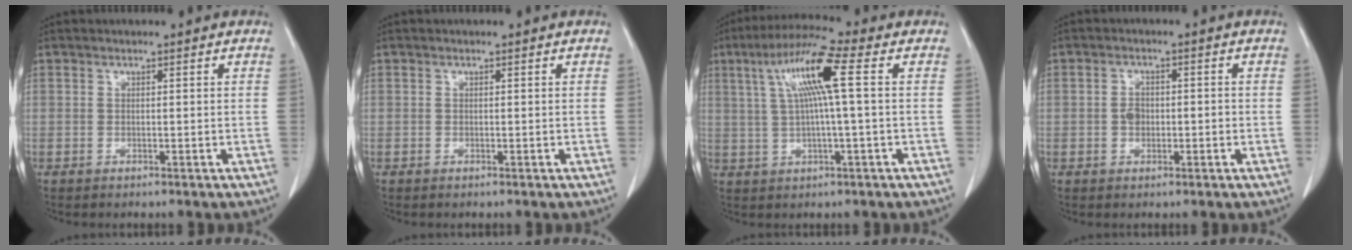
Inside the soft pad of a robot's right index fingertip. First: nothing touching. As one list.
[{"total": 0.0}, {"total": 10.7, "force": [2.4, 0.2, 10.4], "torque": [-0.202, 0.024, 0.043]}, {"total": 3.0, "force": [-0.4, 2.1, 2.1], "torque": [-0.041, 0.011, -0.006]}]